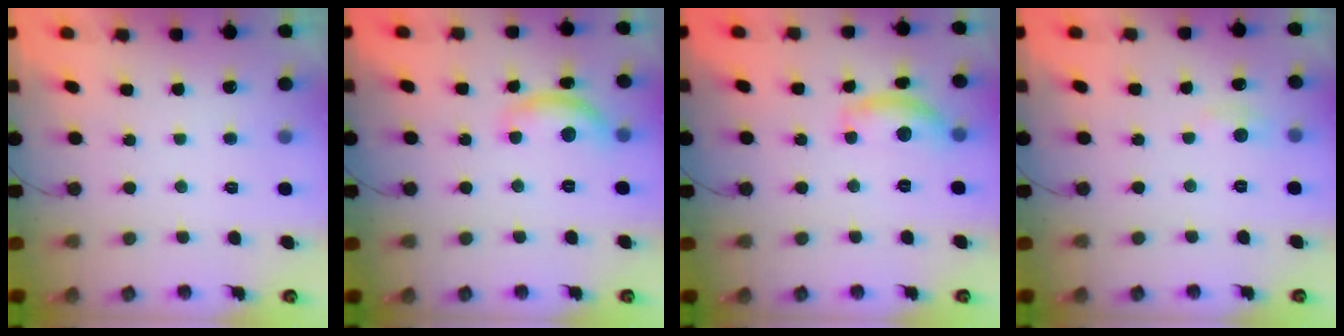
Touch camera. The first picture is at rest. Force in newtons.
{"total": 10.6, "press": 10.6, "slide": 0.6}
{"total": 11.2, "press": 11.2, "slide": 0.8}
{"total": 4.2, "press": 4.1, "slide": 0.7}